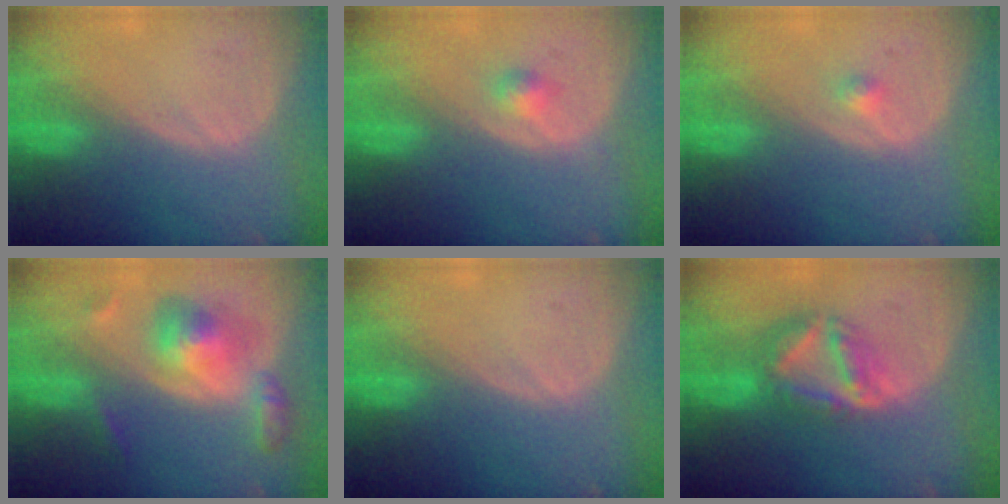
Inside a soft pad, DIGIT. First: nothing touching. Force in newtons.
{"total": 1.8, "press": 1.6, "slide": 0.9}
{"total": 1.2, "press": 1.1, "slide": 0.6}
{"total": 7.2, "press": 7.2, "slide": 0.5}
{"total": 0.0}
{"total": 7.7, "press": 6.8, "slide": 3.8}